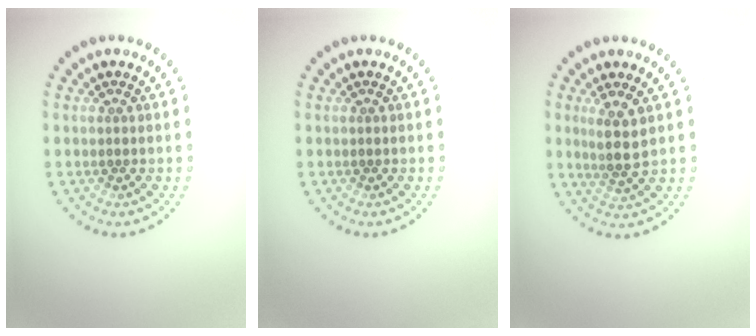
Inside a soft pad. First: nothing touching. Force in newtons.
{"total": 0.0}
{"total": 2.8, "press": 2.2, "slide": 1.6}